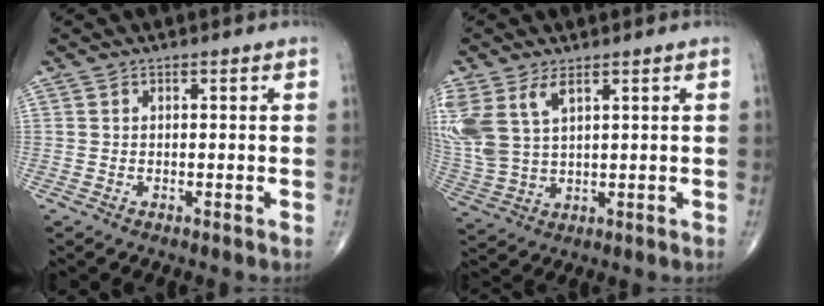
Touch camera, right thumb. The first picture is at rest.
{"total": 11.4, "force": [4.9, 6.1, 8.3], "torque": [-0.206, -0.008, 0.111]}